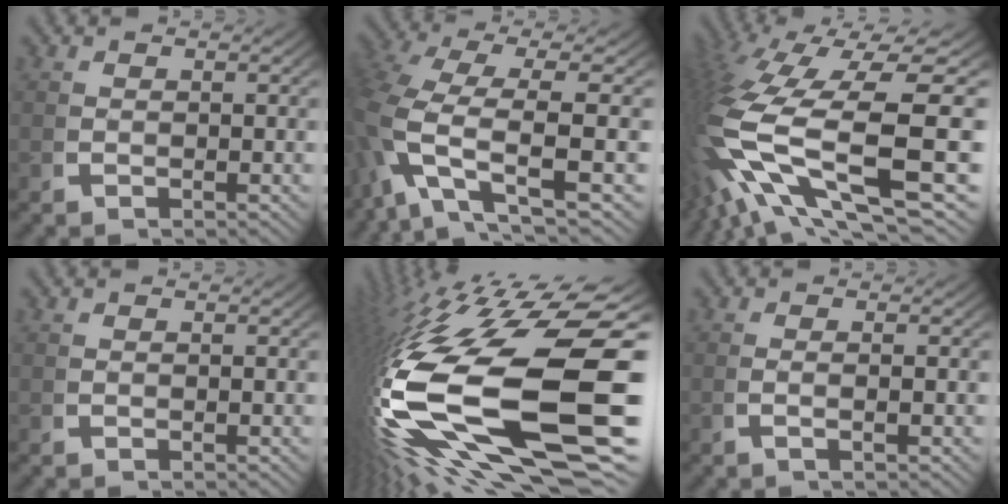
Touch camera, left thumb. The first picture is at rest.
{"total": 8.5, "force": [0.0, 4.2, 7.4], "torque": [-0.183, -0.027, 0.018]}
{"total": 16.3, "force": [-0.9, 9.1, 13.5], "torque": [-0.304, -0.052, 0.011]}
{"total": 0.0}
{"total": 21.7, "force": [-1.9, 11.7, 18.2], "torque": [-0.397, -0.075, 0.017]}
{"total": 1.3, "force": [-0.3, -0.2, 1.2], "torque": [-0.030, -0.002, -0.006]}